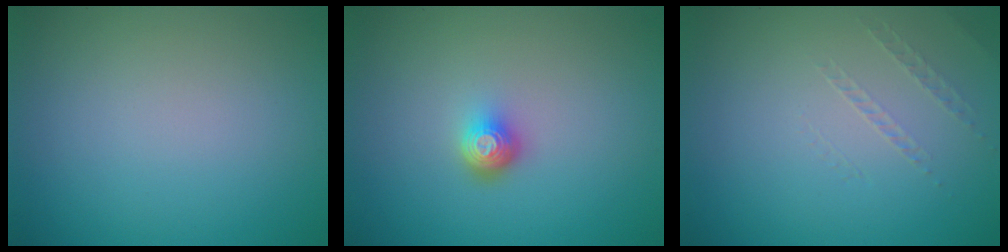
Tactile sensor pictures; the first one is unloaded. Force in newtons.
{"total": 2.0, "press": 1.4, "slide": 1.5}
{"total": 0.9, "press": 0.1, "slide": 0.9}